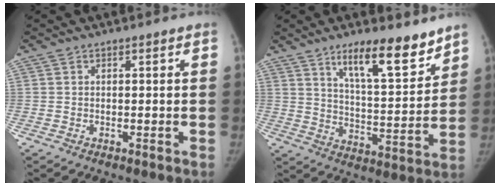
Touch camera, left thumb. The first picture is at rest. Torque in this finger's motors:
{"motor_torque": [0.17, 0.07, 0.99, -0.82, 0.07]}